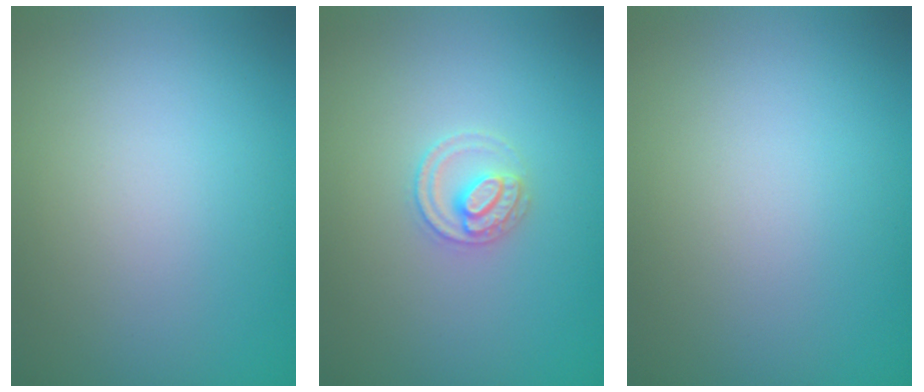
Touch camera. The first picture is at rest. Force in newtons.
{"total": 2.2, "press": 2.2, "slide": 0.2}
{"total": 0.0}